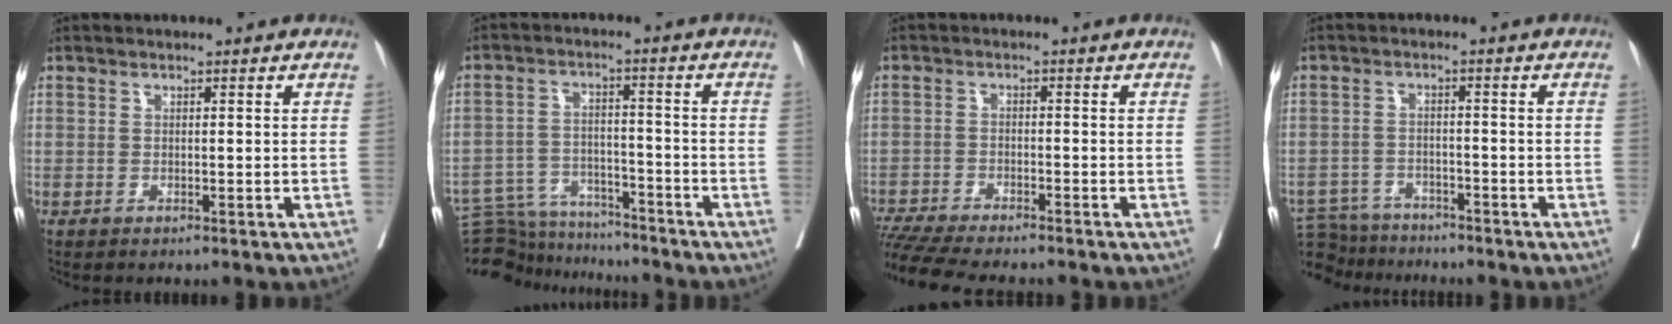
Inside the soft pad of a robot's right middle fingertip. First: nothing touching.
{"total": 12.2, "force": [-11.8, 2.5, 1.9], "torque": [-0.036, 0.014, -0.186]}
{"total": 13.4, "force": [-11.9, 1.4, 6.0], "torque": [-0.104, -0.016, -0.184]}
{"total": 7.9, "force": [-7.6, 2.0, 0.6], "torque": [-0.012, 0.004, -0.126]}